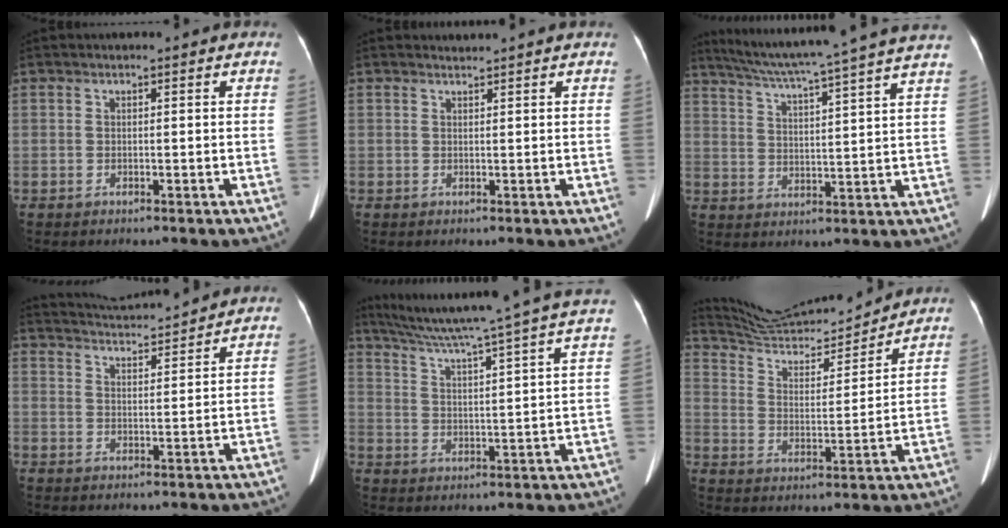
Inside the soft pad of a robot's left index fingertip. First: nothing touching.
{"total": 0.5, "force": [0.4, -0.2, -0.4], "torque": [-0.001, 0.000, 0.009]}
{"total": 19.6, "force": [16.9, -1.8, 9.7], "torque": [-0.169, -0.011, 0.232]}
{"total": 9.5, "force": [9.4, -0.2, 1.8], "torque": [-0.042, 0.012, 0.143]}
{"total": 22.0, "force": [19.0, -2.1, 11.0], "torque": [-0.188, -0.024, 0.261]}
{"total": 15.0, "force": [14.6, 0.6, 3.3], "torque": [-0.069, -0.010, 0.243]}